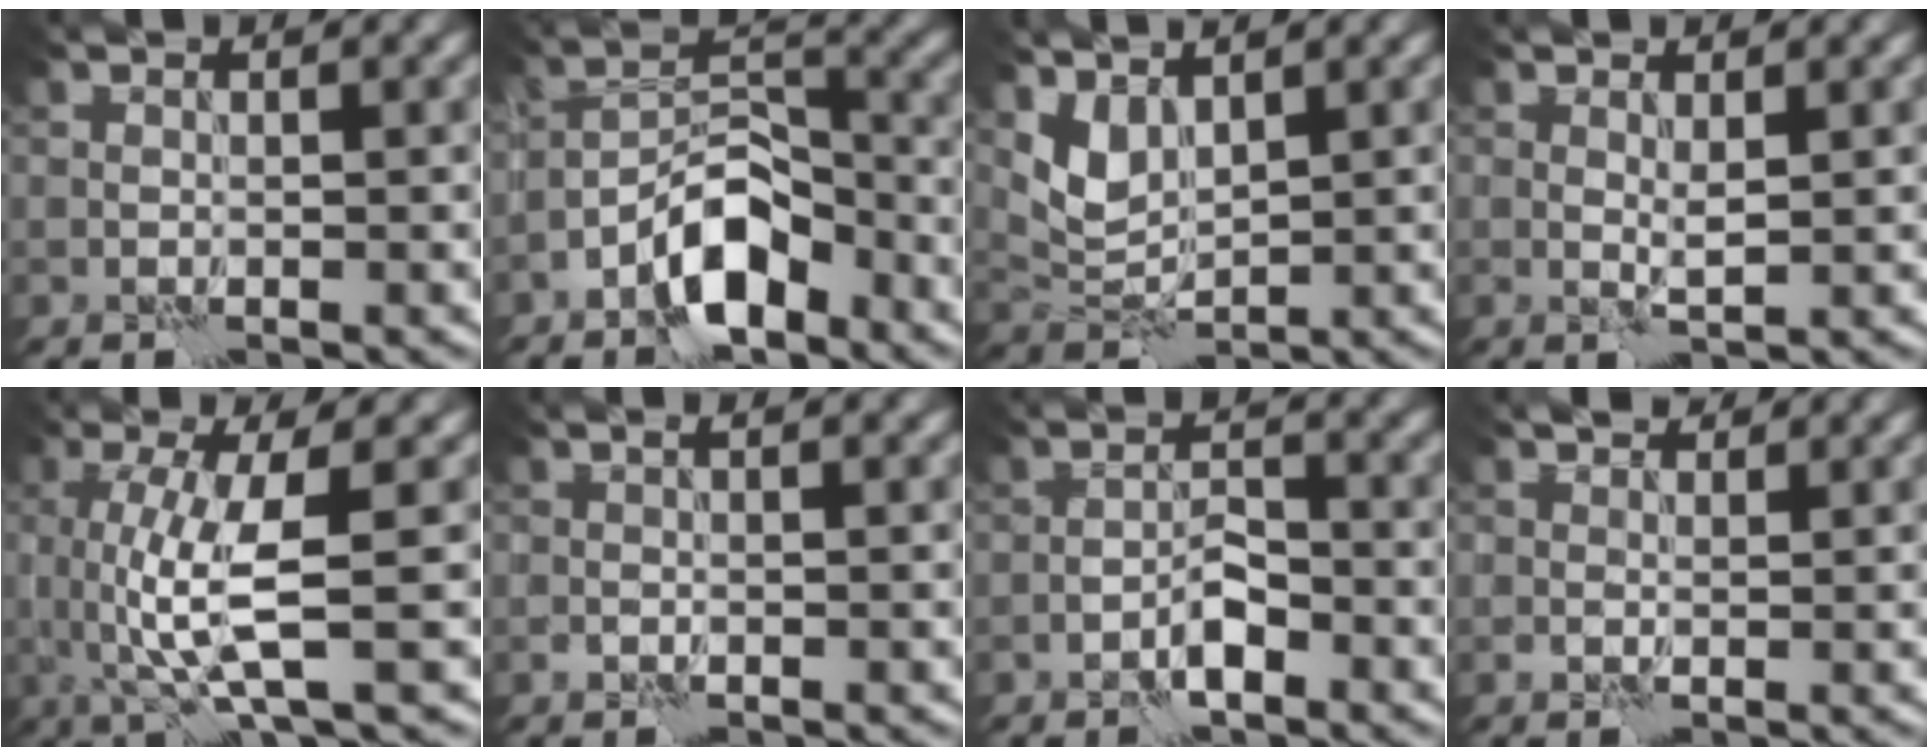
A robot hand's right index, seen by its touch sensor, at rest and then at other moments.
{"total": 6.1, "force": [-3.7, 2.6, 4.1], "torque": [-0.064, 0.014, -0.074]}
{"total": 3.0, "force": [2.2, 1.4, 1.6], "torque": [-0.041, -0.011, 0.050]}
{"total": 1.0, "force": [0.7, 0.0, 0.8], "torque": [-0.016, -0.004, 0.013]}
{"total": 6.4, "force": [0.1, 1.5, 6.2], "torque": [-0.118, -0.002, 0.004]}
{"total": 0.9, "force": [0.0, 0.1, 0.9], "torque": [-0.017, 0.004, -0.002]}
{"total": 2.1, "force": [-1.4, 0.7, 1.5], "torque": [-0.023, 0.009, -0.027]}
{"total": 1.7, "force": [1.0, 1.0, 1.0], "torque": [-0.018, -0.001, 0.011]}